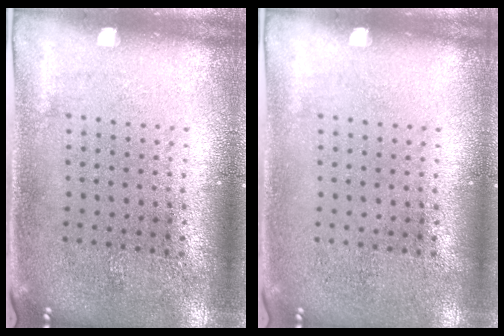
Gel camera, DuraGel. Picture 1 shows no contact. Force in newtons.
{"total": 0.0}